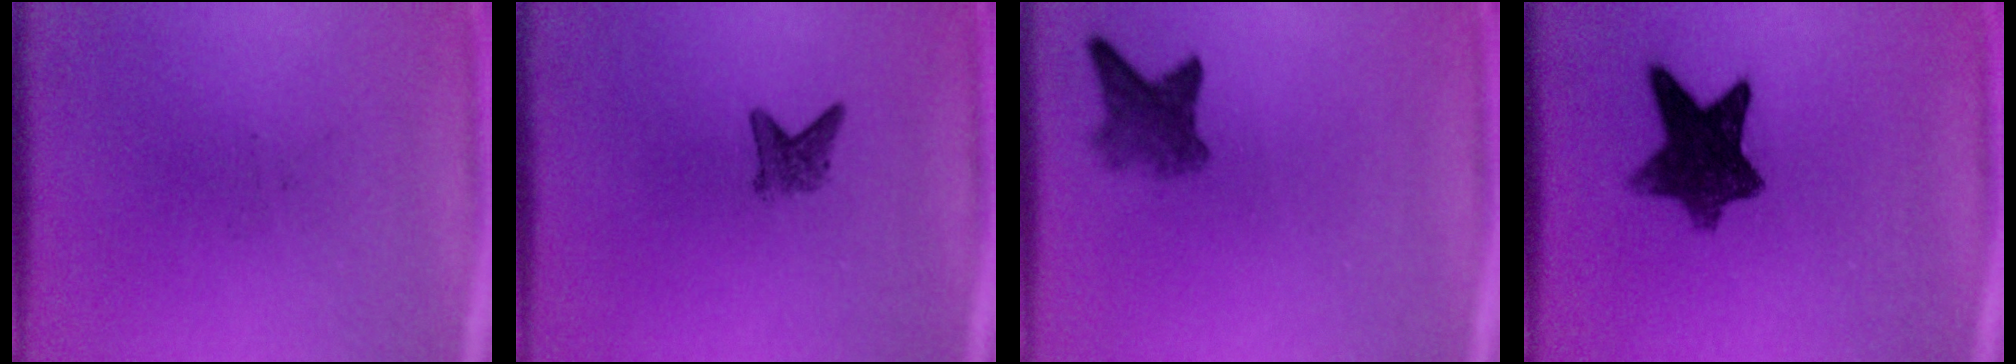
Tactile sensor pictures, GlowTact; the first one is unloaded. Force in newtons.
{"total": 2.1}
{"total": 3.9}
{"total": 9.3}